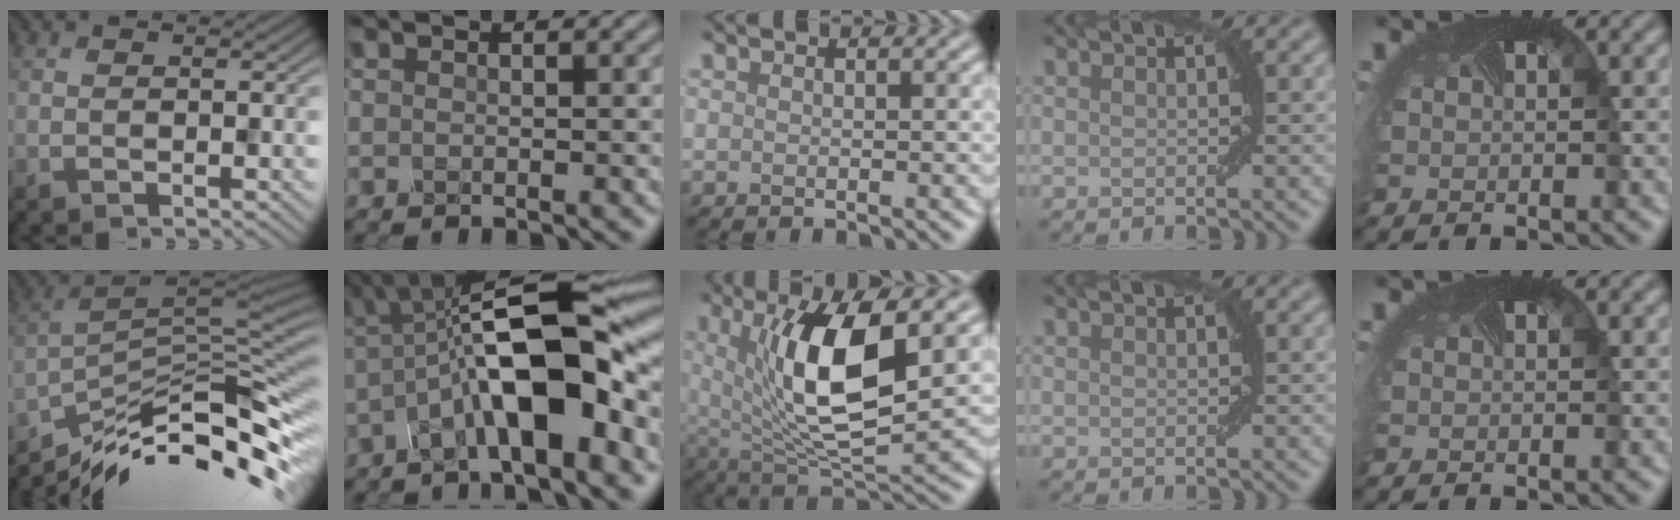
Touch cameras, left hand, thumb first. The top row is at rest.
{"thumb": {"total": 13.3, "force": [-8.4, 3.4, 9.7], "torque": [-0.190, 0.005, -0.144]}, "index": {"total": 12.5, "force": [-2.6, 3.7, 11.6], "torque": [-0.186, 0.018, -0.052]}, "middle": {"total": 10.1, "force": [2.5, 3.6, 9.2], "torque": [-0.163, -0.011, 0.046]}}